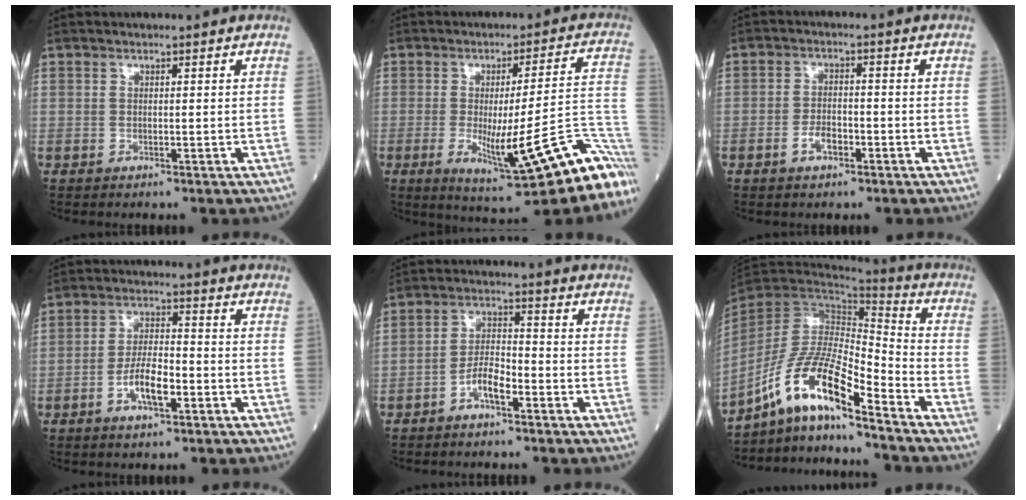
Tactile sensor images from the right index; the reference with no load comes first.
{"total": 18.9, "force": [-9.4, 1.4, 16.4], "torque": [-0.132, 0.000, -0.130]}
{"total": 4.6, "force": [-2.3, 2.0, 3.5], "torque": [-0.071, 0.003, -0.043]}
{"total": 6.5, "force": [-2.6, 1.9, 5.6], "torque": [-0.111, 0.005, -0.048]}
{"total": 4.8, "force": [-2.7, 1.4, 3.7], "torque": [-0.075, 0.013, -0.051]}
{"total": 14.0, "force": [-9.9, 1.6, 9.8], "torque": [-0.197, 0.002, -0.184]}